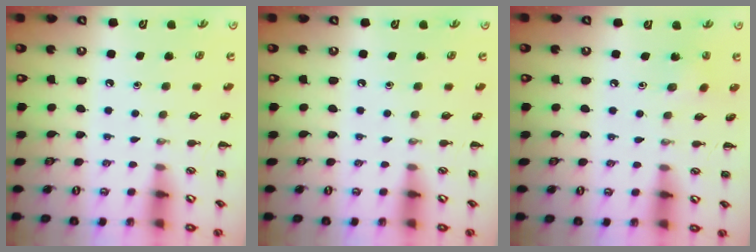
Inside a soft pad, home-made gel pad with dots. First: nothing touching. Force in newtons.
{"total": 0.0}
{"total": 2.0, "press": 1.9, "slide": 0.6}